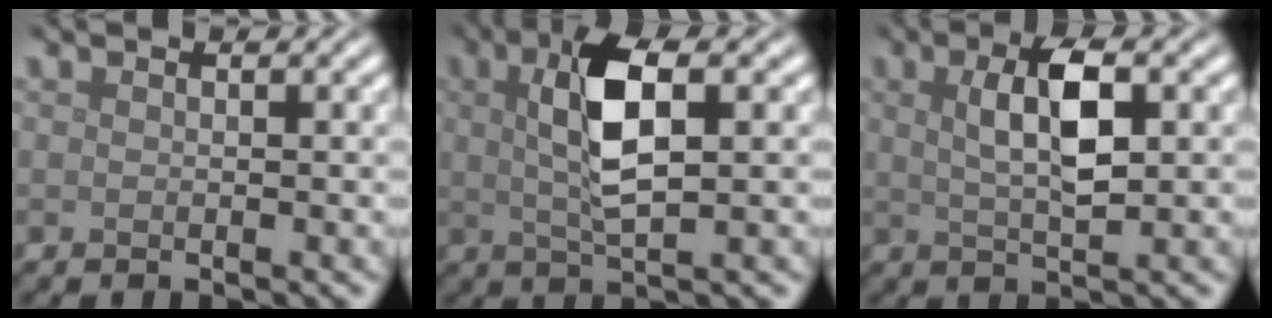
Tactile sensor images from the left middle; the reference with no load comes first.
{"total": 6.2, "force": [1.4, 2.0, 5.7], "torque": [-0.107, 0.010, 0.023]}
{"total": 4.8, "force": [1.2, 1.5, 4.3], "torque": [-0.083, 0.006, 0.022]}